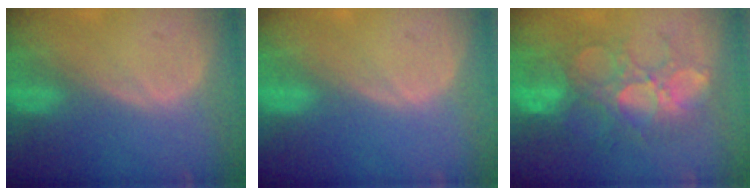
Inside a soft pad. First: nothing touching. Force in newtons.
{"total": 0.0}
{"total": 10.5, "press": 9.8, "slide": 4.0}